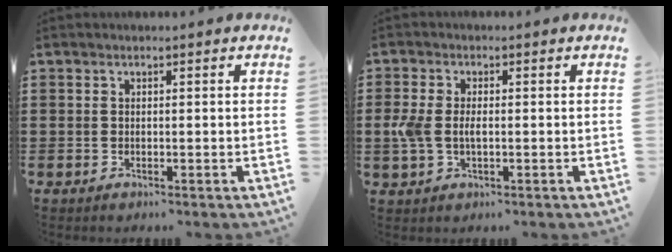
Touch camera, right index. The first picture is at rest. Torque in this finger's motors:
{"motor_torque": [0.91, -0.07, 0.22, 0.09]}